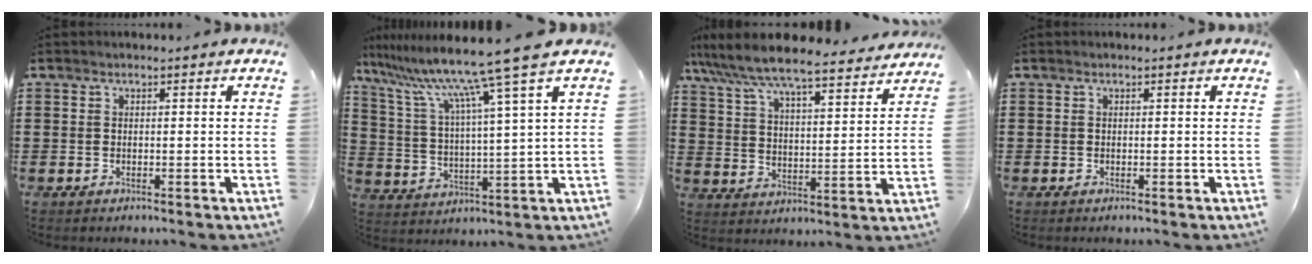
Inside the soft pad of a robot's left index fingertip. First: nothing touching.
{"total": 10.9, "force": [8.4, -1.4, 6.8], "torque": [-0.165, -0.045, 0.131]}
{"total": 7.2, "force": [6.7, 0.1, 2.6], "torque": [-0.080, -0.047, 0.111]}
{"total": 0.0}